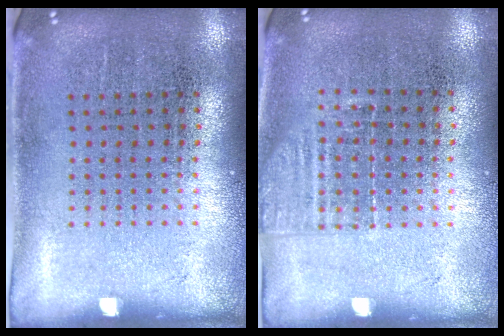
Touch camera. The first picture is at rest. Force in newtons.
{"total": 1.3, "press": 1.1, "slide": 0.6}